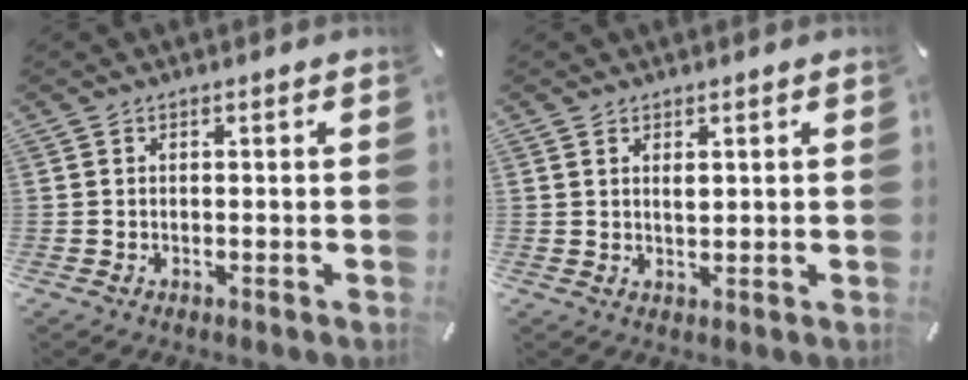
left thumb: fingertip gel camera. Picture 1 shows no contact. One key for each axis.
{"total": 1.7, "fx": 0.9, "fy": 0.7, "fz": 1.2, "tx": -0.027, "ty": 0.002, "tz": 0.016}